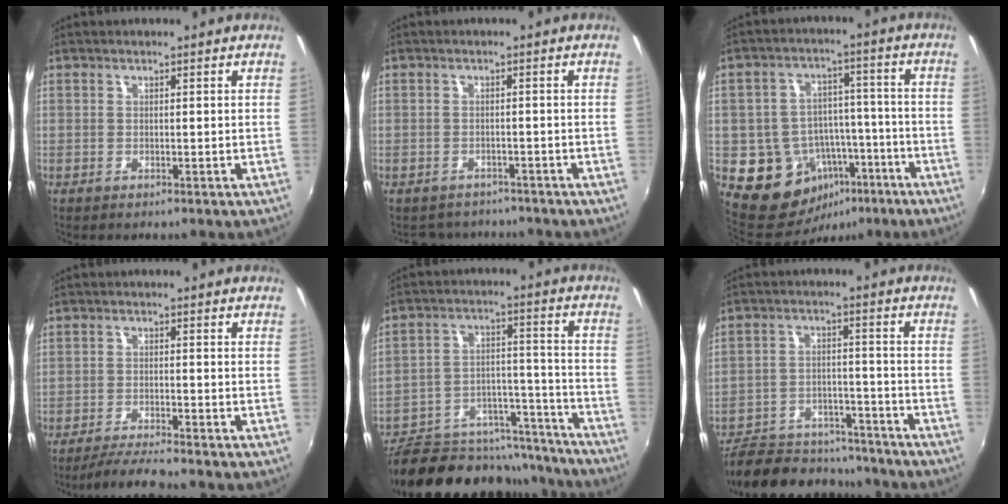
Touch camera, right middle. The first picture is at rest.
{"total": 5.5, "force": [-4.9, 2.3, 0.9], "torque": [-0.025, -0.006, -0.069]}
{"total": 13.3, "force": [-6.2, 10.6, 5.1], "torque": [-0.109, 0.035, -0.062]}
{"total": 6.0, "force": [-5.5, -0.4, 2.3], "torque": [-0.066, -0.012, -0.097]}
{"total": 24.6, "force": [-20.8, 9.8, 9.0], "torque": [-0.170, 0.036, -0.271]}
{"total": 18.5, "force": [-16.0, 6.6, 6.4], "torque": [-0.141, 0.011, -0.224]}